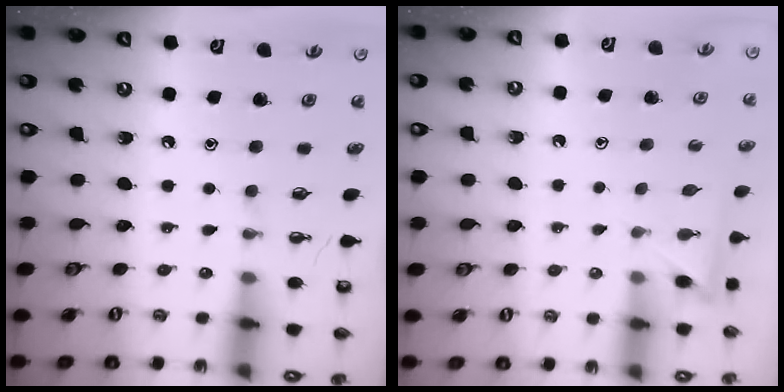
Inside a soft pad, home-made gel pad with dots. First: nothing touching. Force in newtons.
{"total": 2.3, "press": 2.3, "slide": 0.2}